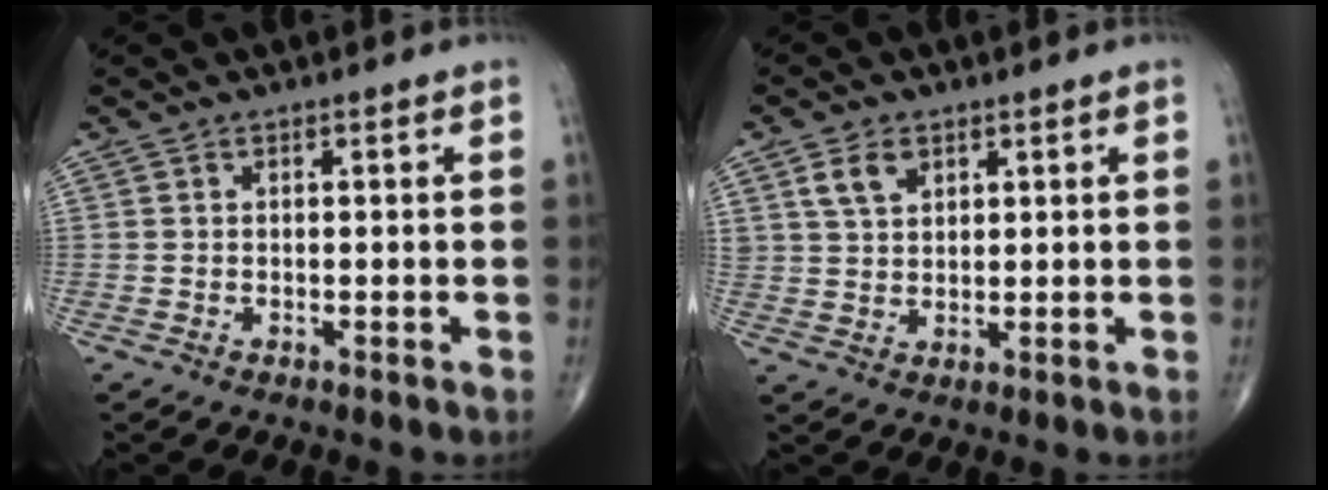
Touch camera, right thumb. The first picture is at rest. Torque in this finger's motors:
{"motor_torque": [0.25, 0.24, 0.59, 0.43, 0.04]}